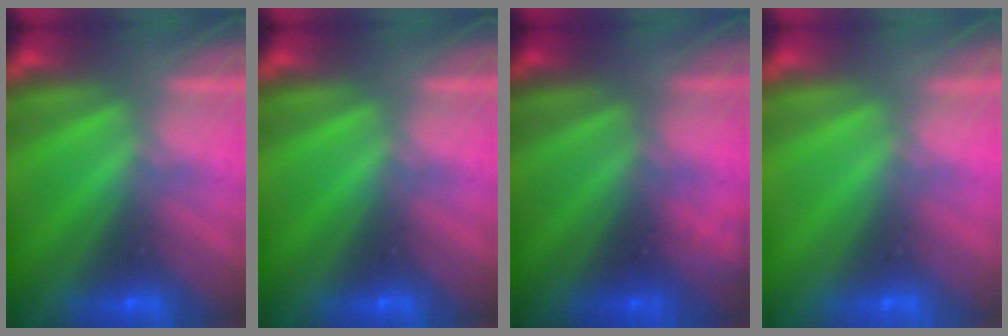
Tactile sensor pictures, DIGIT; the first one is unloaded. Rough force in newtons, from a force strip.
{"total": 0.0}
{"total": 1.9}
{"total": 1.5}